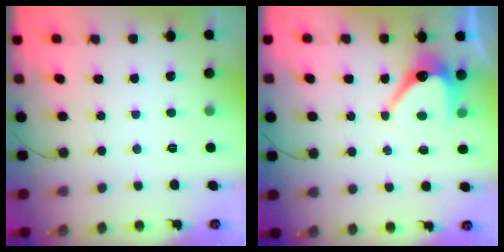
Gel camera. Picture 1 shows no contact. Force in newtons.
{"total": 7.4, "press": 7.3, "slide": 0.3}